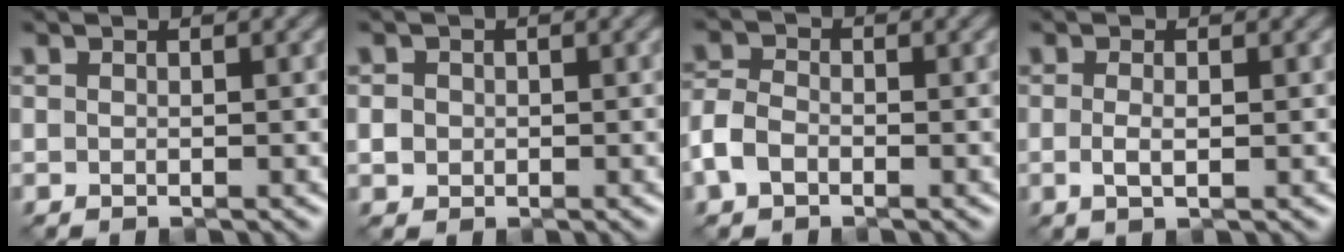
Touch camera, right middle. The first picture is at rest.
{"total": 1.3, "force": [-0.1, 1.2, 0.4], "torque": [-0.002, -0.003, -0.002]}
{"total": 2.9, "force": [-1.3, 1.9, 1.8], "torque": [-0.041, 0.004, -0.038]}
{"total": 1.5, "force": [-0.1, 0.5, 1.4], "torque": [-0.030, -0.003, -0.005]}